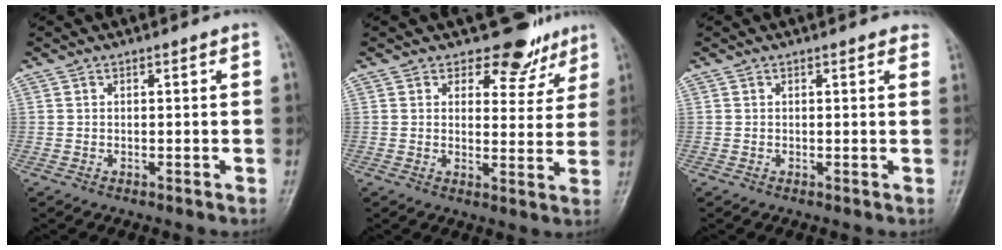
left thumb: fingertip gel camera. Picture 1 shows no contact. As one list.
[{"total": 7.6, "force": [6.0, 4.5, 1.4], "torque": [0.018, -0.043, 0.069]}, {"total": 1.9, "force": [1.4, 0.7, 1.0], "torque": [0.002, 0.001, 0.008]}]